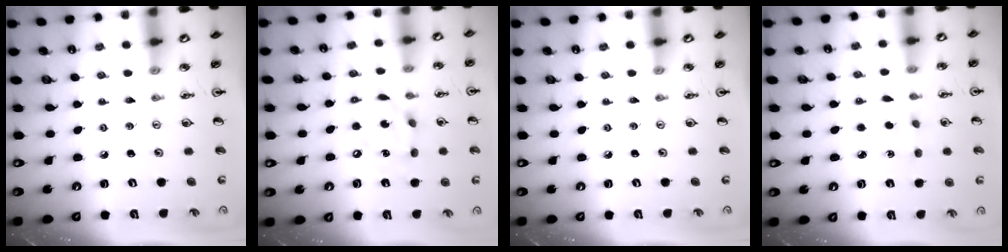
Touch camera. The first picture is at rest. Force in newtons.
{"total": 11.9, "press": 11.8, "slide": 0.7}
{"total": 0.0}
{"total": 2.7, "press": 2.6, "slide": 0.9}